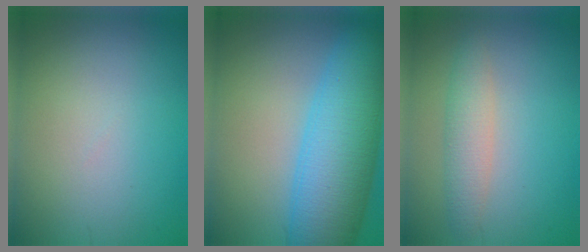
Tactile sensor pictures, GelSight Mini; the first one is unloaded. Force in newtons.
{"total": 10.4, "press": 10.4, "slide": 0.3}
{"total": 2.6, "press": 2.6, "slide": 0.1}